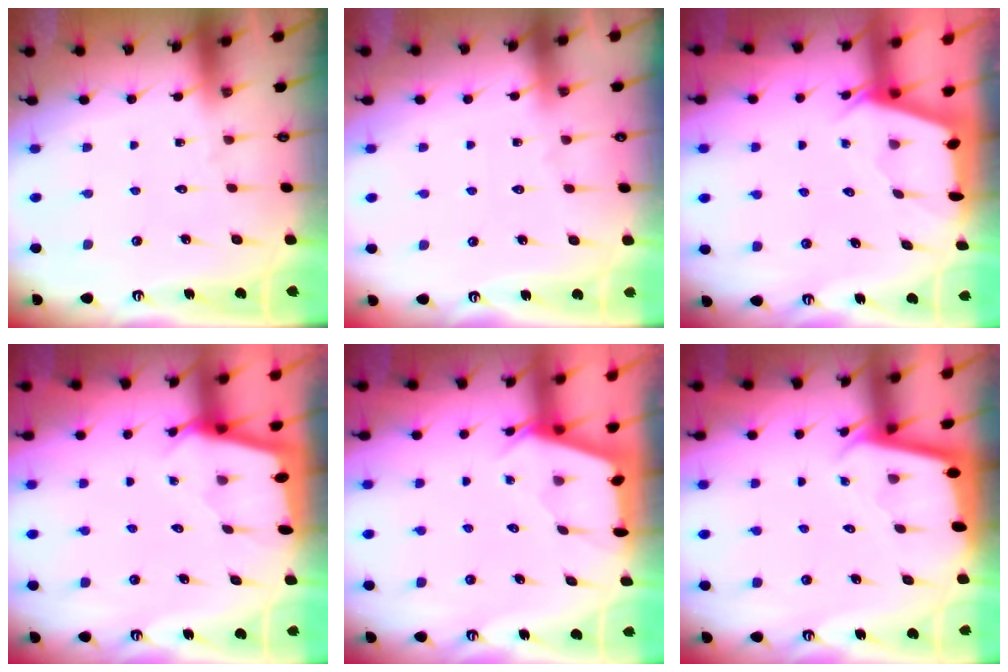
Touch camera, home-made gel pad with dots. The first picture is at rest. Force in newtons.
{"total": 2.4, "press": 2.4, "slide": 0.4}
{"total": 2.2, "press": 2.2, "slide": 0.3}
{"total": 2.2, "press": 2.2, "slide": 0.3}
{"total": 2.5, "press": 2.5, "slide": 0.3}
{"total": 1.8, "press": 1.8, "slide": 0.0}